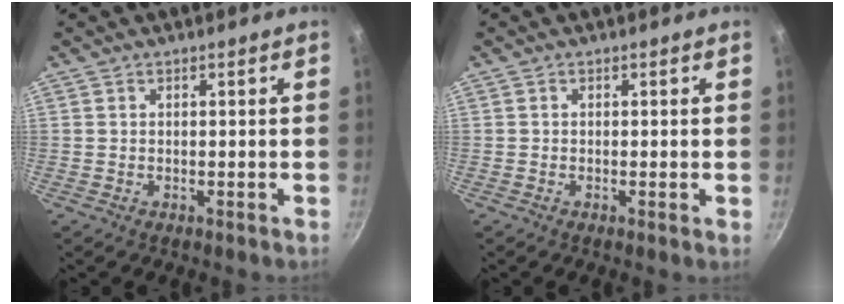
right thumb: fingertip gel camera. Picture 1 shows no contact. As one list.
[{"total": 0.7, "force": [-0.2, 0.0, 0.7], "torque": [-0.011, -0.002, -0.006]}]